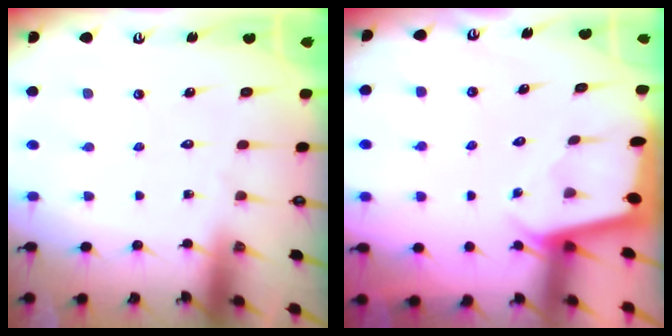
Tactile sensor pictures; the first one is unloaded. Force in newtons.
{"total": 2.1, "press": 2.1, "slide": 0.1}